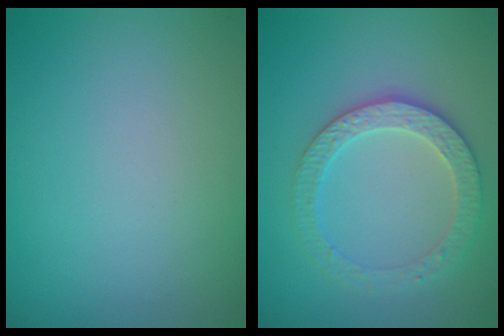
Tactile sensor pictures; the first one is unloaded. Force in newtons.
{"total": 3.3, "press": 3.3, "slide": 0.6}